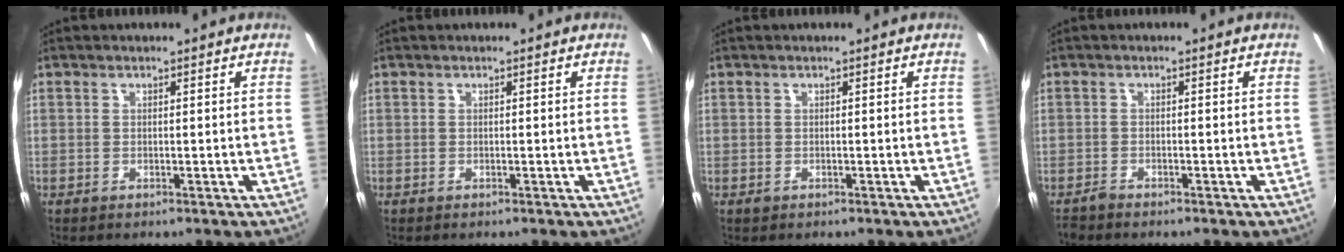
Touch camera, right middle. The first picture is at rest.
{"total": 0.0}
{"total": 0.5, "force": [-0.3, 0.4, 0.1], "torque": [-0.002, -0.003, -0.005]}
{"total": 1.6, "force": [-1.6, 0.3, 0.2], "torque": [-0.010, -0.006, -0.033]}